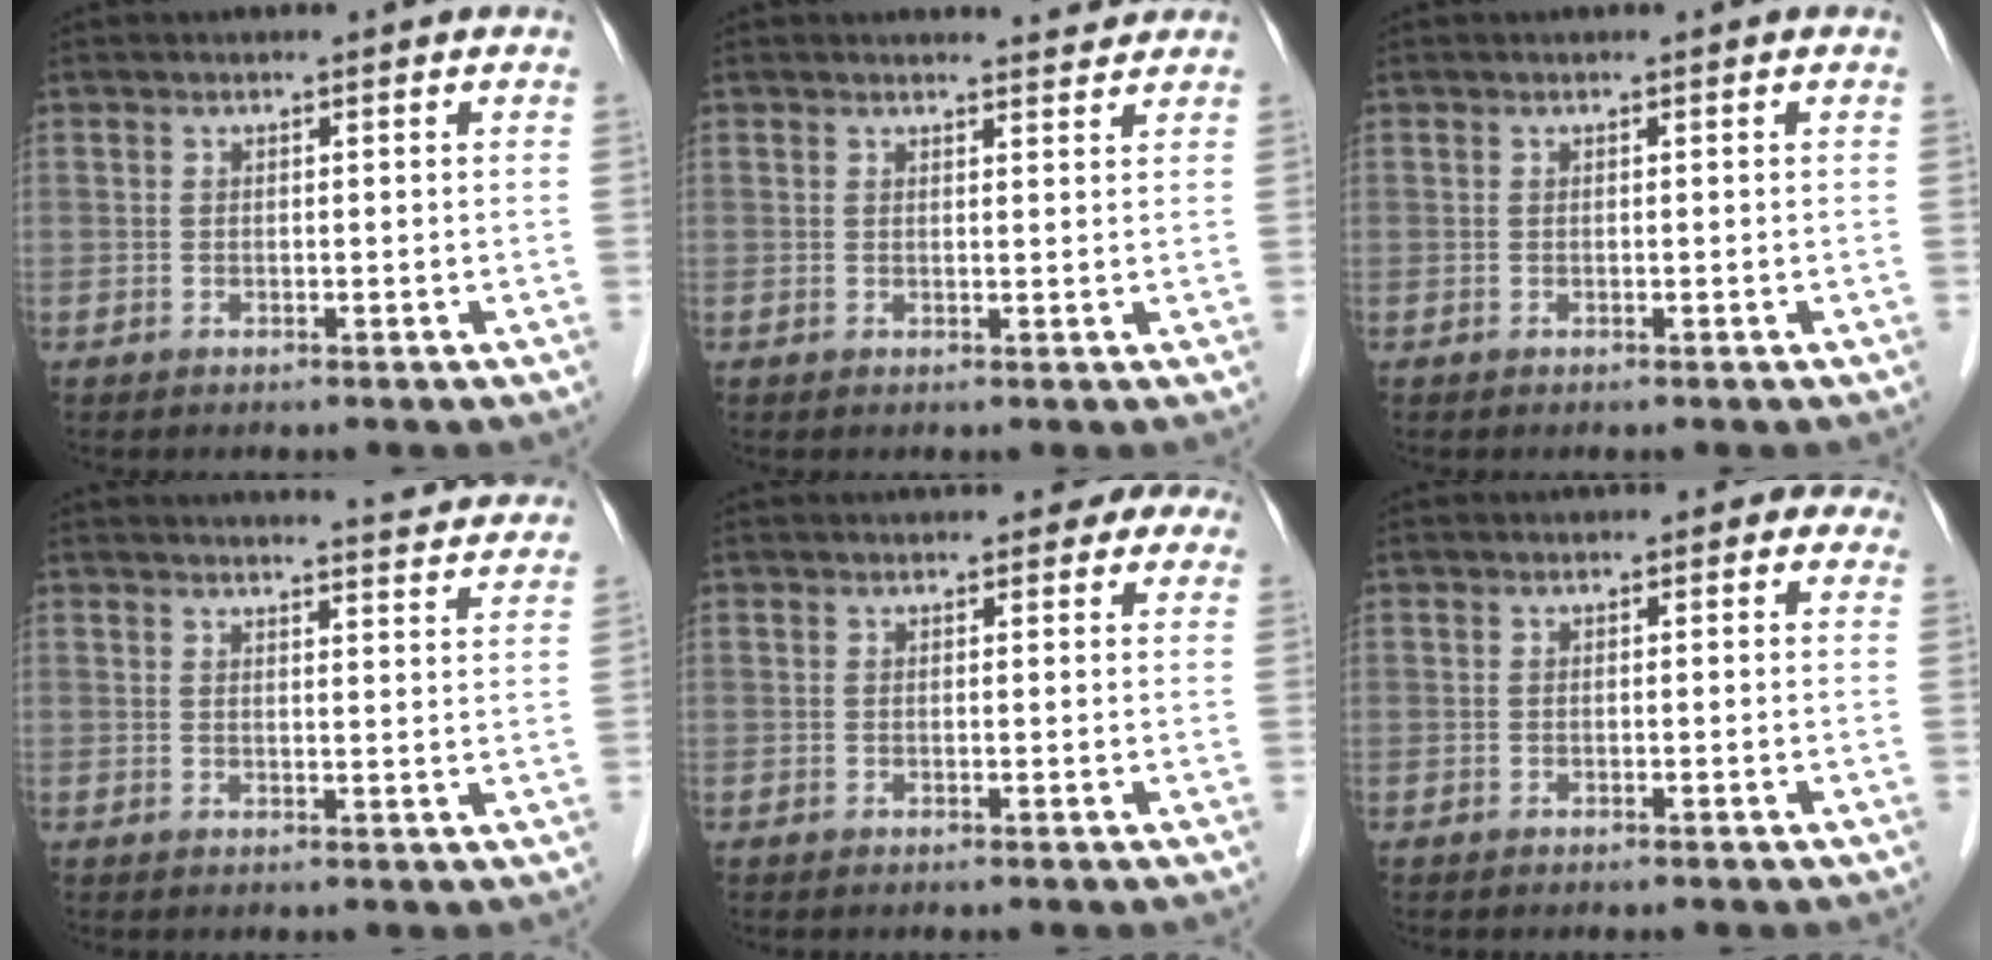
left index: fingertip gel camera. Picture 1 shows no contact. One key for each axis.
{"total": 2.1, "fx": 2.1, "fy": 0.0, "fz": -0.3, "tx": -0.006, "ty": -0.006, "tz": 0.025}
{"total": 0.0}
{"total": 10.8, "fx": 10.5, "fy": 0.4, "fz": 2.4, "tx": -0.026, "ty": -0.018, "tz": 0.107}
{"total": 4.3, "fx": 3.4, "fy": 2.0, "fz": 1.7, "tx": -0.002, "ty": 0.010, "tz": 0.027}
{"total": 1.3, "fx": 0.5, "fy": 1.0, "fz": 0.6, "tx": 0.007, "ty": 0.005, "tz": -0.007}